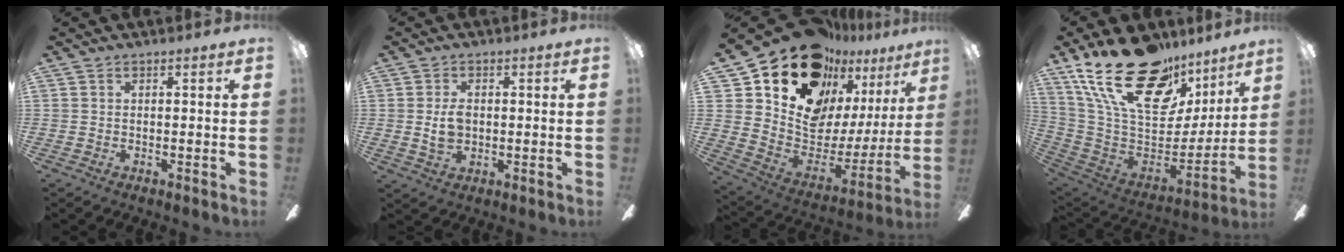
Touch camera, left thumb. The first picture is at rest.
{"total": 5.2, "force": [0.2, 3.5, 3.8], "torque": [-0.077, 0.001, -0.001]}
{"total": 18.7, "force": [14.6, 10.2, 5.8], "torque": [-0.112, -0.117, 0.277]}
{"total": 27.8, "force": [17.5, 13.9, 16.6], "torque": [-0.291, -0.109, 0.320]}